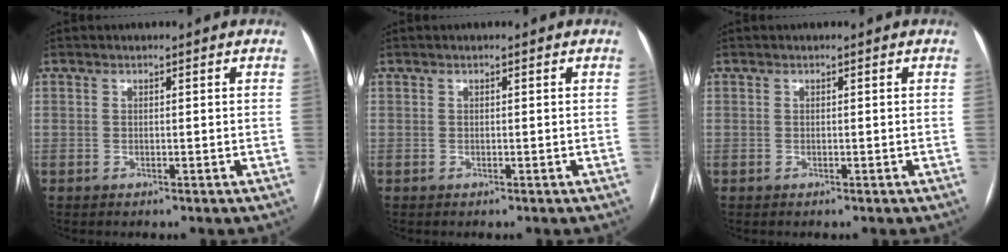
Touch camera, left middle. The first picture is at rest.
{"total": 0.0}
{"total": 0.0}